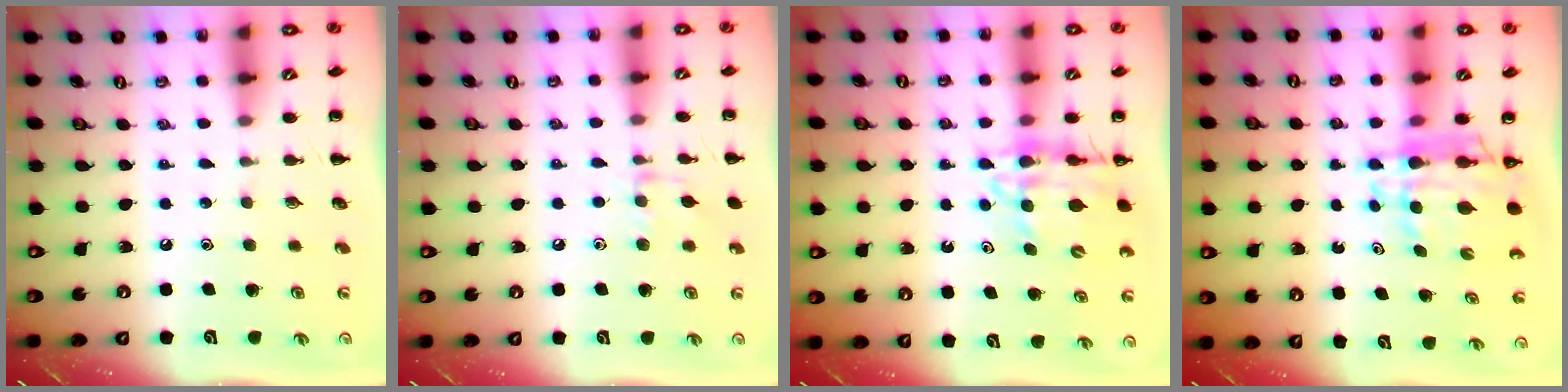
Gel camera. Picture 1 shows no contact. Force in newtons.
{"total": 8.0, "press": 7.9, "slide": 1.3}
{"total": 11.6, "press": 11.1, "slide": 3.3}
{"total": 8.5, "press": 7.9, "slide": 3.0}